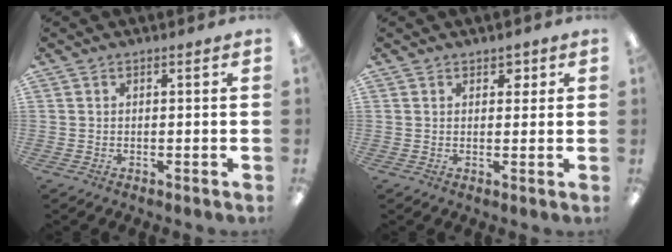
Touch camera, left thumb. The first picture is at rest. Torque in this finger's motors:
{"motor_torque": [-0.16, 0.03, -0.43, 0.31, 0.01]}